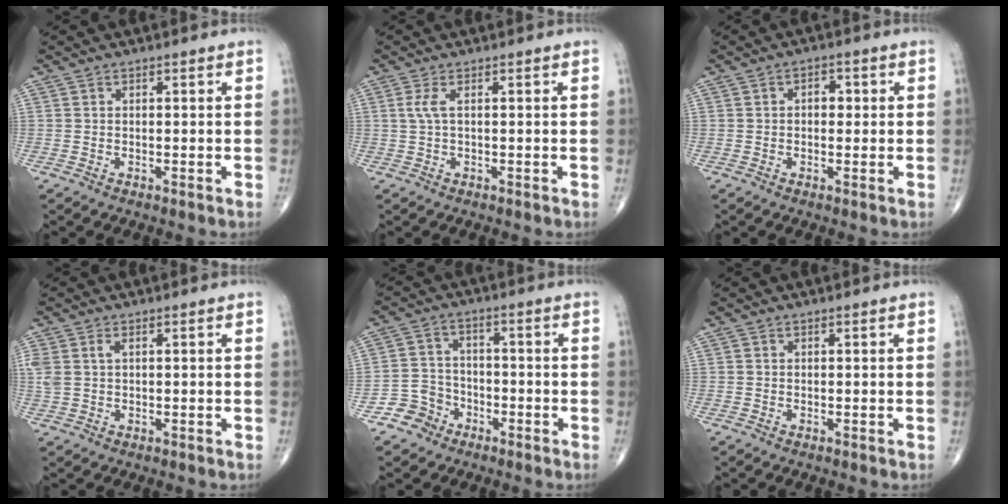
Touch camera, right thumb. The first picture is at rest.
{"total": 1.9, "force": [0.3, 0.3, 1.8], "torque": [-0.057, 0.006, 0.010]}
{"total": 2.8, "force": [0.3, 1.9, 2.0], "torque": [-0.017, 0.007, 0.000]}
{"total": 4.0, "force": [1.1, 2.4, 3.0], "torque": [-0.091, 0.012, 0.026]}
{"total": 5.8, "force": [-3.6, 4.5, 0.3], "torque": [0.026, 0.031, -0.072]}
{"total": 0.0}